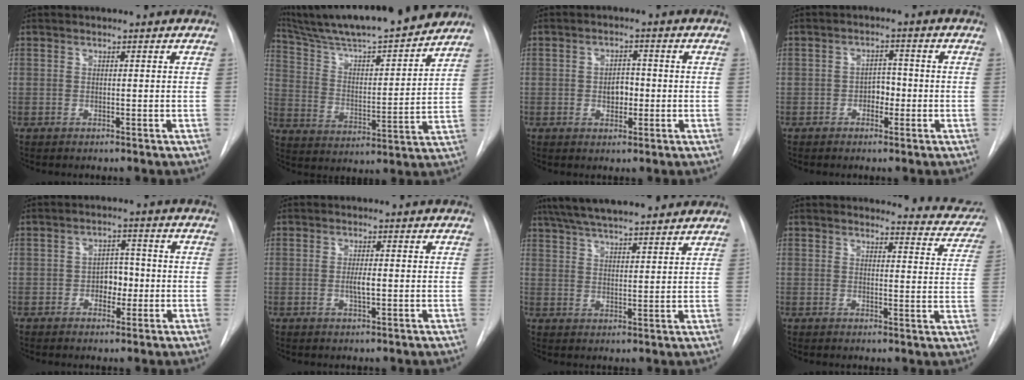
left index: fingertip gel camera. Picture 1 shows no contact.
{"total": 22.6, "force": [20.0, 1.7, 10.3], "torque": [-0.177, -0.002, 0.311]}
{"total": 3.2, "force": [-0.5, 2.1, 2.3], "torque": [-0.032, 0.004, -0.006]}
{"total": 2.7, "force": [-1.0, 1.8, 1.8], "torque": [-0.020, 0.007, -0.018]}
{"total": 3.9, "force": [-0.9, 2.6, 2.7], "torque": [-0.035, 0.008, -0.014]}
{"total": 2.0, "force": [-0.2, 0.3, 2.0], "torque": [-0.038, -0.003, -0.004]}
{"total": 17.2, "force": [14.7, 2.7, 8.4], "torque": [-0.142, 0.036, 0.218]}
{"total": 8.1, "force": [8.0, 1.4, 0.3], "torque": [0.017, -0.054, 0.065]}